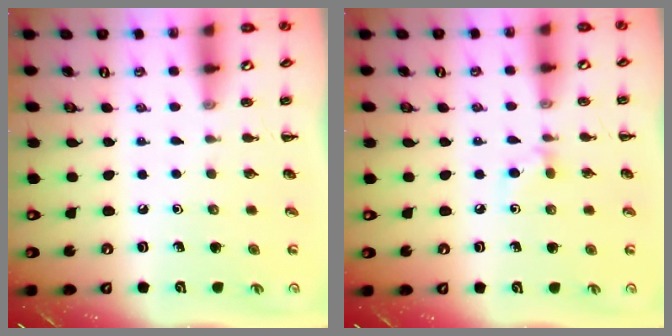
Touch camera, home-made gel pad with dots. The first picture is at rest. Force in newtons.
{"total": 5.0, "press": 4.6, "slide": 1.9}